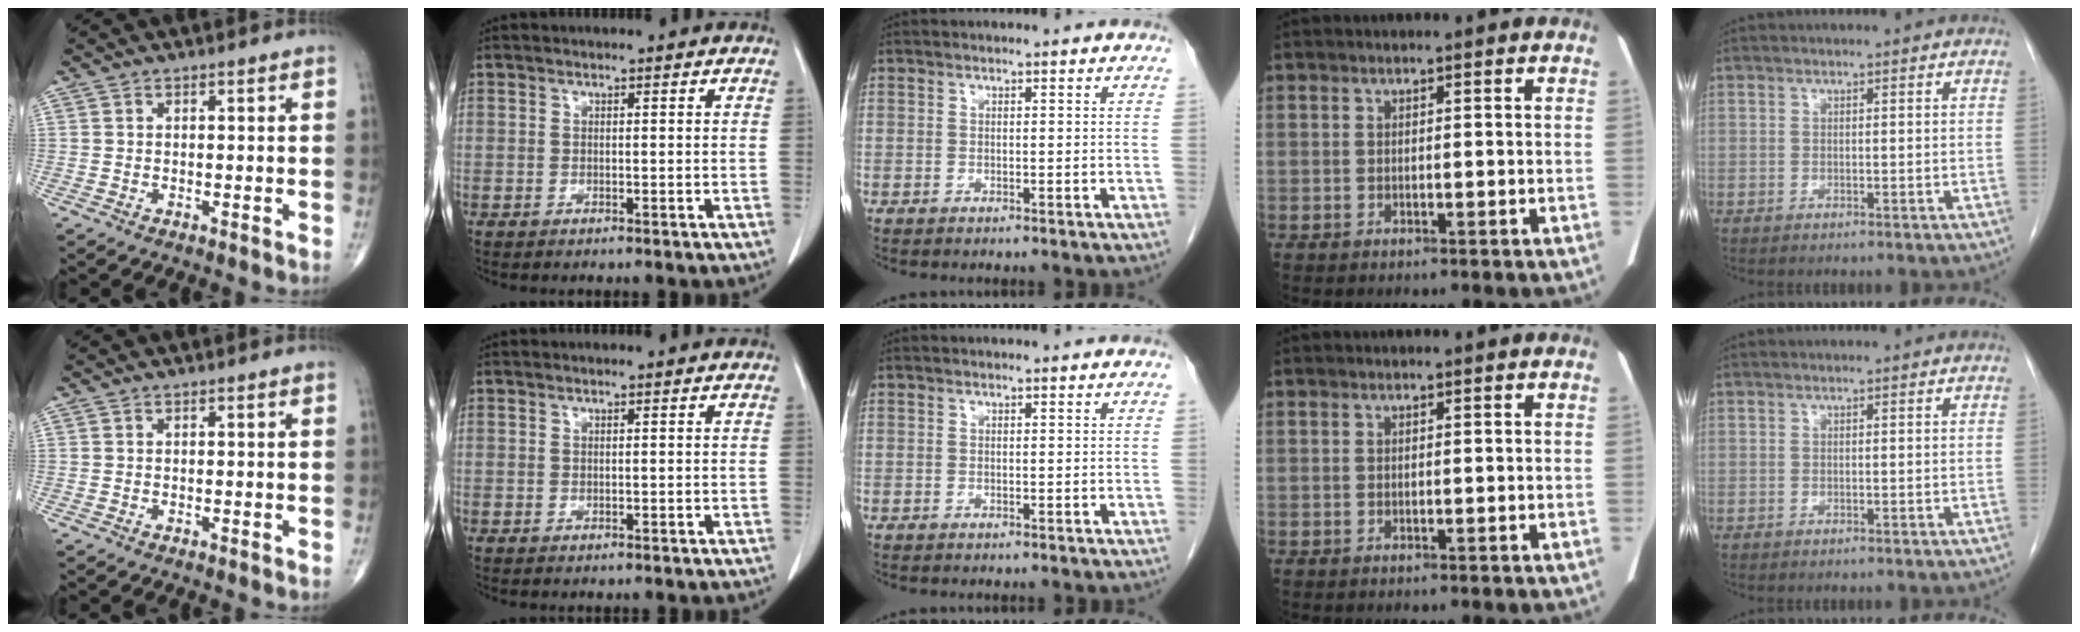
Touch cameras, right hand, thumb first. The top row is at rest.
{}